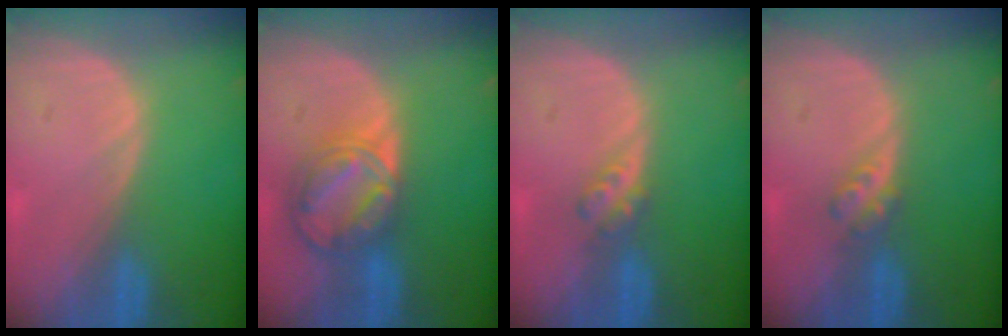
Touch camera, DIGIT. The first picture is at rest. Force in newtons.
{"total": 8.6, "press": 7.3, "slide": 4.6}
{"total": 2.7, "press": 2.3, "slide": 1.3}
{"total": 2.7, "press": 2.3, "slide": 1.3}